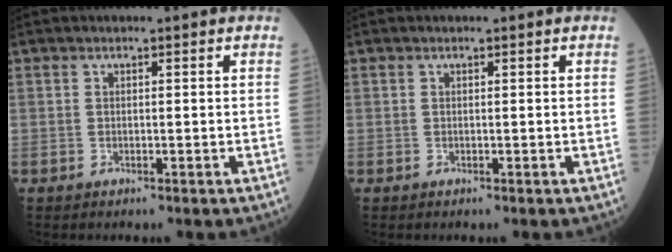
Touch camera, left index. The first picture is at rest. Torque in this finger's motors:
{"motor_torque": [0.00, 0.00, 0.00, 0.00]}